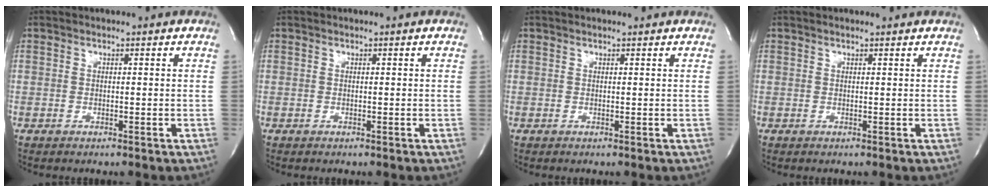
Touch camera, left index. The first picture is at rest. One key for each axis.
{"total": 0.0}
{"total": 0.8, "fx": 0.7, "fy": 0.0, "fz": 0.3, "tx": -0.010, "ty": 0.006, "tz": 0.012}
{"total": 1.3, "fx": 1.2, "fy": 0.1, "fz": 0.5, "tx": -0.011, "ty": 0.009, "tz": 0.017}